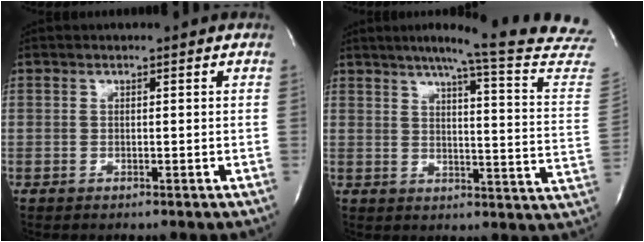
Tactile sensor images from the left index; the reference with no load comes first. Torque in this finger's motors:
{"motor_torque": [-0.36, -0.22, 0.27, 0.03]}